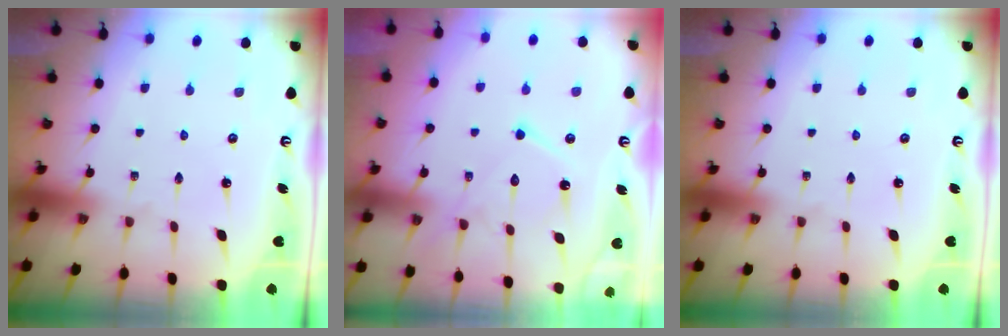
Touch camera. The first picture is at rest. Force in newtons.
{"total": 14.0, "press": 13.9, "slide": 1.0}
{"total": 0.0}